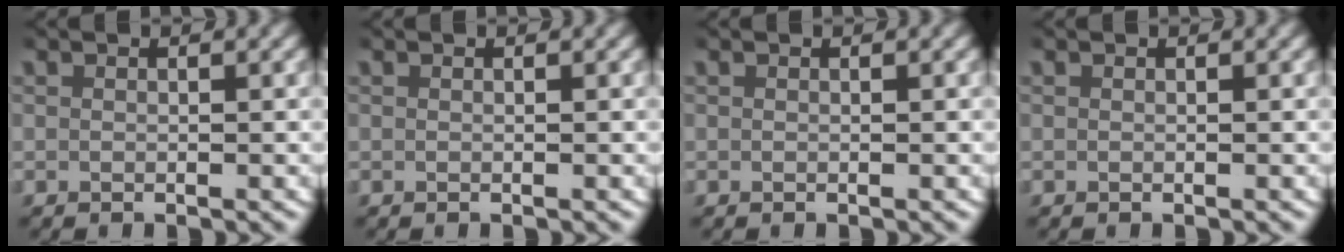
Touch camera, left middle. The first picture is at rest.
{"total": 0.0}
{"total": 0.0}
{"total": 0.0}